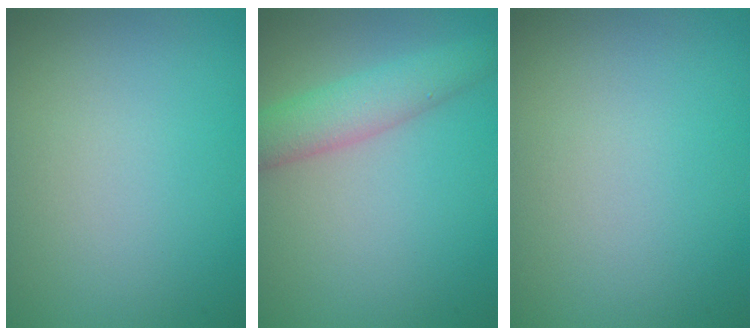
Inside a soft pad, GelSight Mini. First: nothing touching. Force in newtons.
{"total": 3.8, "press": 3.8, "slide": 0.2}
{"total": 0.0}